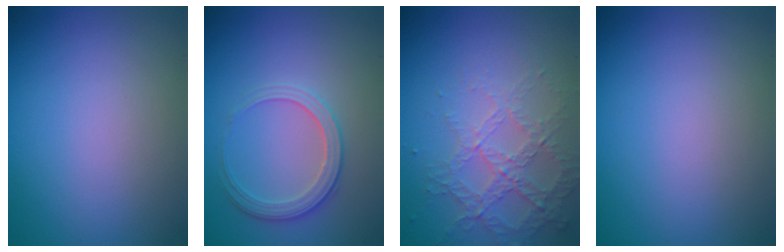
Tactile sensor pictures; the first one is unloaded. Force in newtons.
{"total": 2.8, "press": 2.7, "slide": 0.8}
{"total": 4.3, "press": 2.9, "slide": 3.2}
{"total": 0.0}